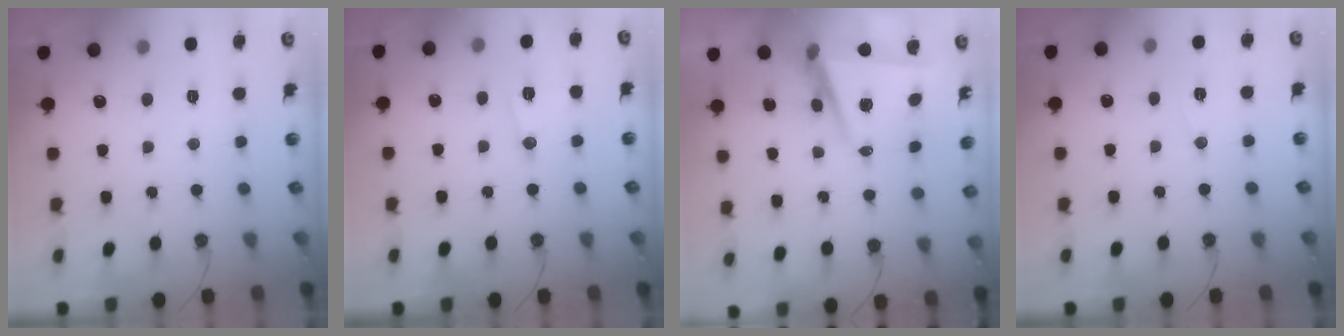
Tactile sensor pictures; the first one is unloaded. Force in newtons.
{"total": 8.1, "press": 8.0, "slide": 0.9}
{"total": 7.5, "press": 6.1, "slide": 4.4}
{"total": 6.1, "press": 4.2, "slide": 4.5}